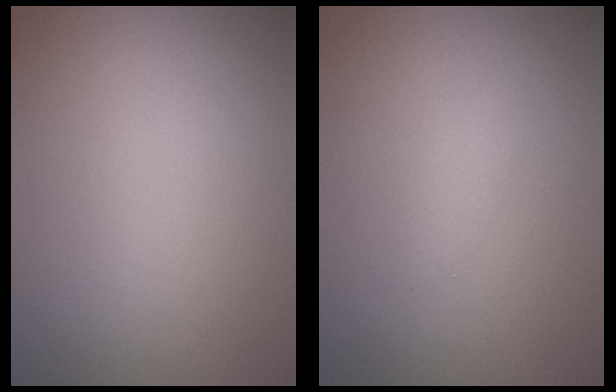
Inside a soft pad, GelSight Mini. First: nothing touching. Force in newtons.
{"total": 0.8, "press": 0.8, "slide": 0.1}